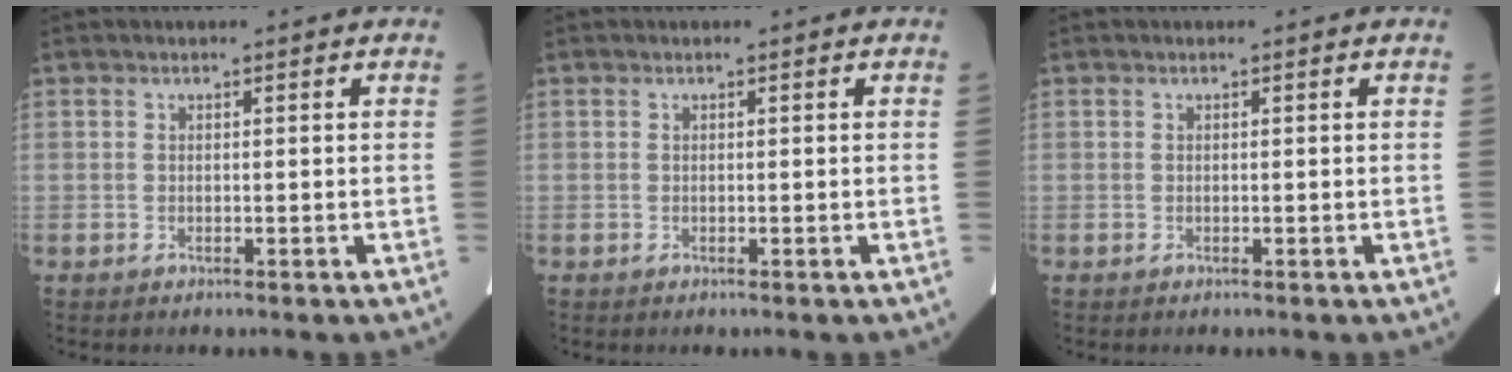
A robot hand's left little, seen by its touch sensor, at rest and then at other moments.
{"total": 0.0}
{"total": 0.0}